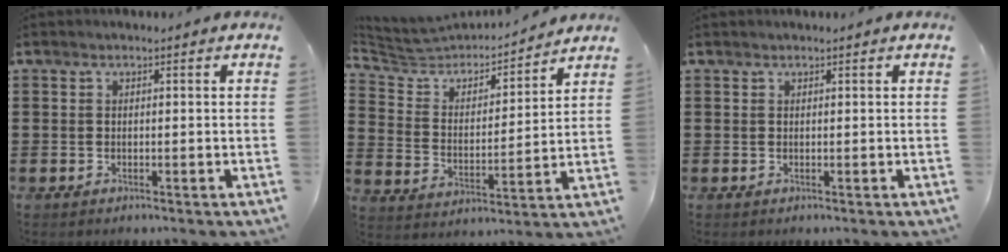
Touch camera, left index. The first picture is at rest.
{"total": 4.9, "force": [4.5, 1.7, 0.7], "torque": [-0.046, -0.036, 0.070]}
{"total": 0.0}